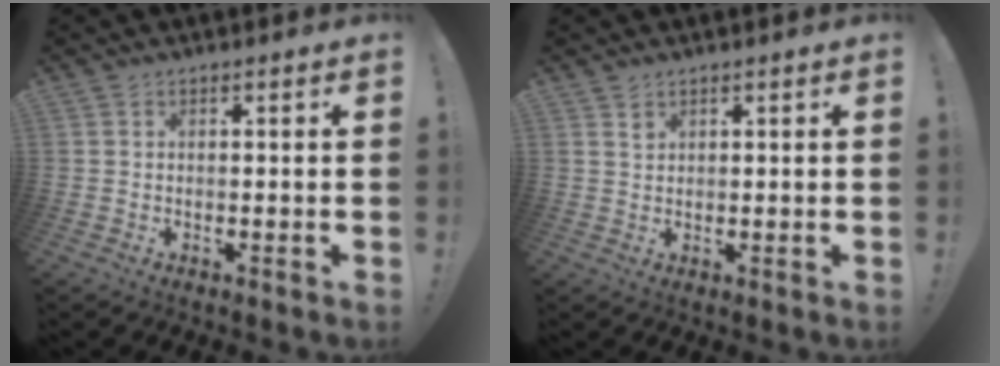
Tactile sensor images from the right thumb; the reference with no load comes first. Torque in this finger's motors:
{"motor_torque": [0.00, -0.20, -0.22, 0.44, 0.00]}